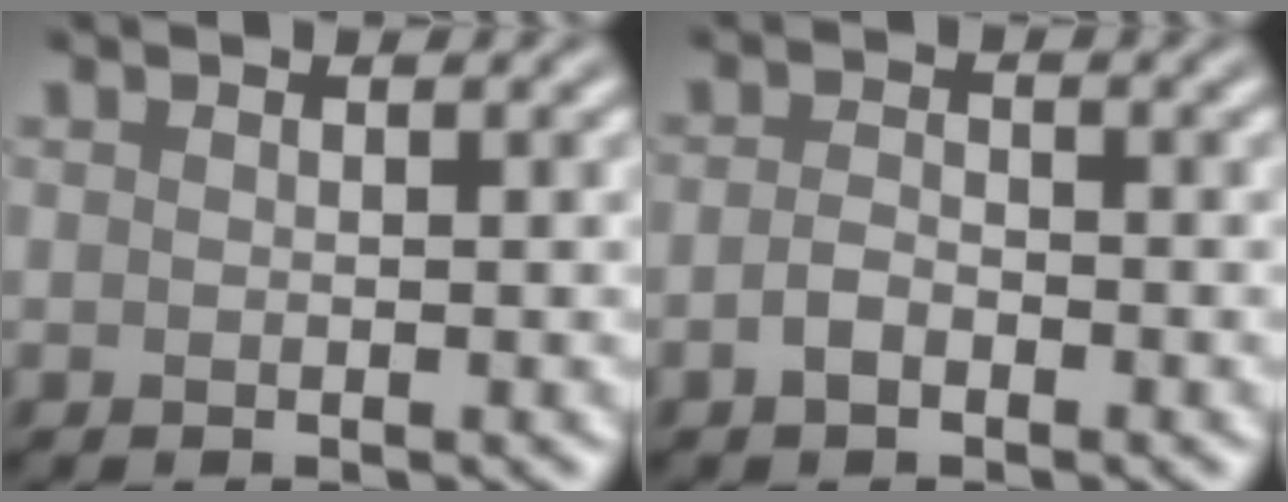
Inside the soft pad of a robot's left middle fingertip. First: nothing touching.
{"total": 1.5, "force": [-0.8, 0.7, 1.0], "torque": [-0.022, 0.002, -0.020]}